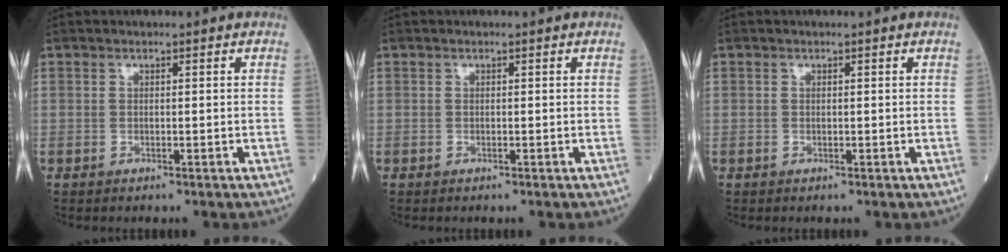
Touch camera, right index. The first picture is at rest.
{"total": 0.0}
{"total": 0.0}